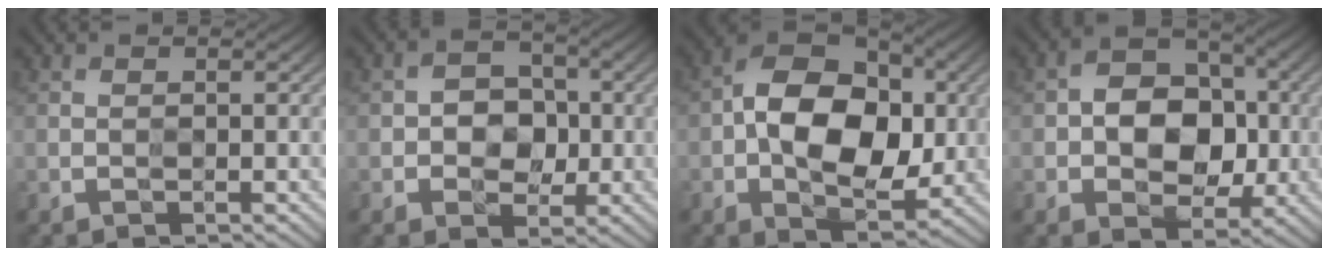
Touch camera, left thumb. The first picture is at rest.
{"total": 4.5, "force": [-0.6, 3.6, 2.6], "torque": [-0.036, -0.004, -0.018]}
{"total": 13.1, "force": [-0.1, 8.6, 10.0], "torque": [-0.174, 0.010, -0.008]}
{"total": 8.8, "force": [-0.6, 6.4, 6.0], "torque": [-0.095, 0.003, -0.023]}